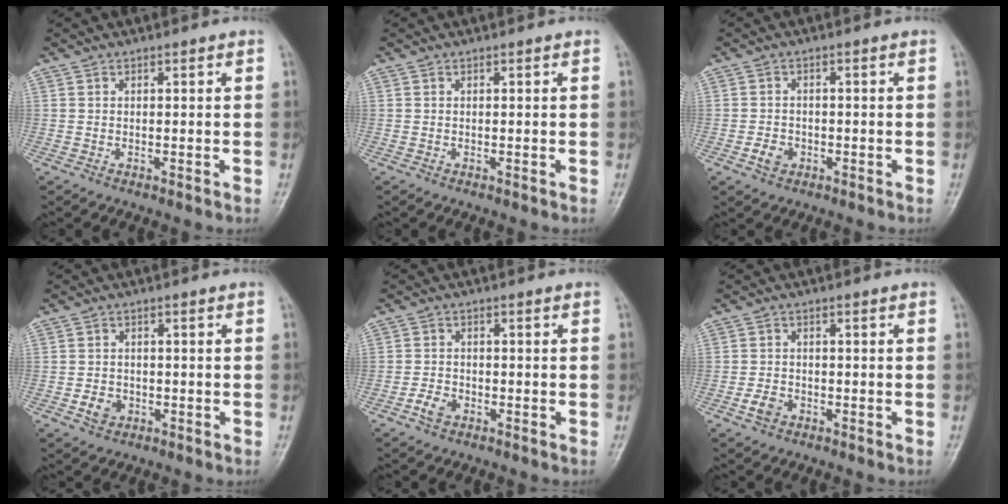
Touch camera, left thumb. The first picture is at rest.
{"total": 0.0}
{"total": 2.9, "force": [-1.2, 2.3, 1.3], "torque": [-0.018, 0.007, -0.020]}
{"total": 3.1, "force": [-1.1, 2.6, 1.4], "torque": [-0.017, 0.004, -0.016]}
{"total": 2.9, "force": [-1.6, 1.9, 1.5], "torque": [-0.027, 0.009, -0.029]}
{"total": 2.8, "force": [-1.4, 2.0, 1.4], "torque": [-0.025, 0.008, -0.025]}